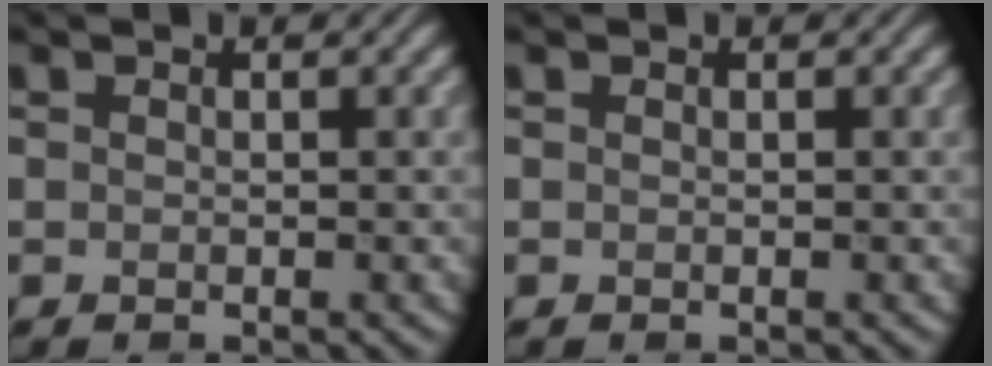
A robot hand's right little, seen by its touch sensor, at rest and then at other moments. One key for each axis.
{"total": 0.0}